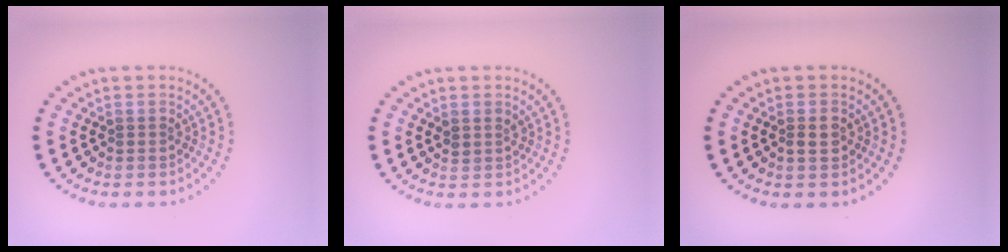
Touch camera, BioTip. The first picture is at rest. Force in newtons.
{"total": 0.9, "press": 0.8, "slide": 0.4}
{"total": 1.3, "press": 1.3, "slide": 0.2}